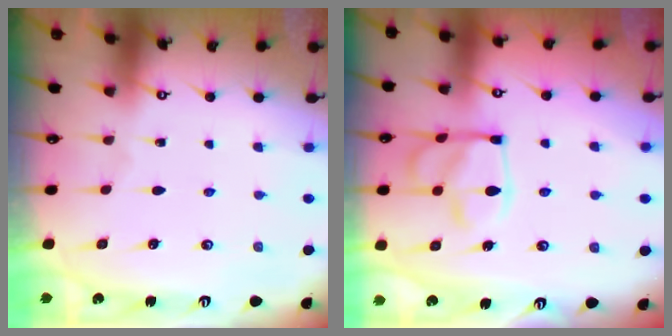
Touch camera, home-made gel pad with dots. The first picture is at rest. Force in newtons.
{"total": 13.0, "press": 12.9, "slide": 1.3}